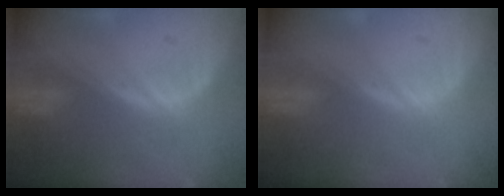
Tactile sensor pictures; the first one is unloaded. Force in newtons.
{"total": 0.0}